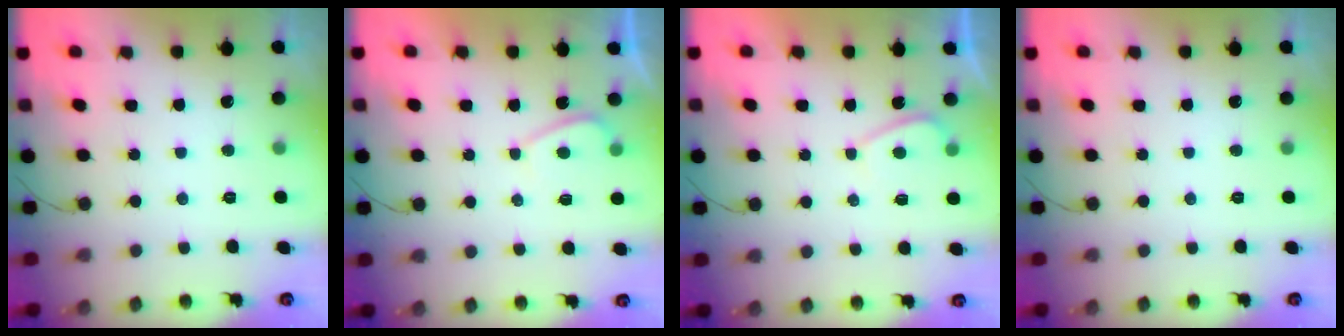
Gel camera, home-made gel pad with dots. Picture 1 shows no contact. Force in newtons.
{"total": 1.6, "press": 1.4, "slide": 0.6}
{"total": 1.6, "press": 1.4, "slide": 0.6}
{"total": 0.0}